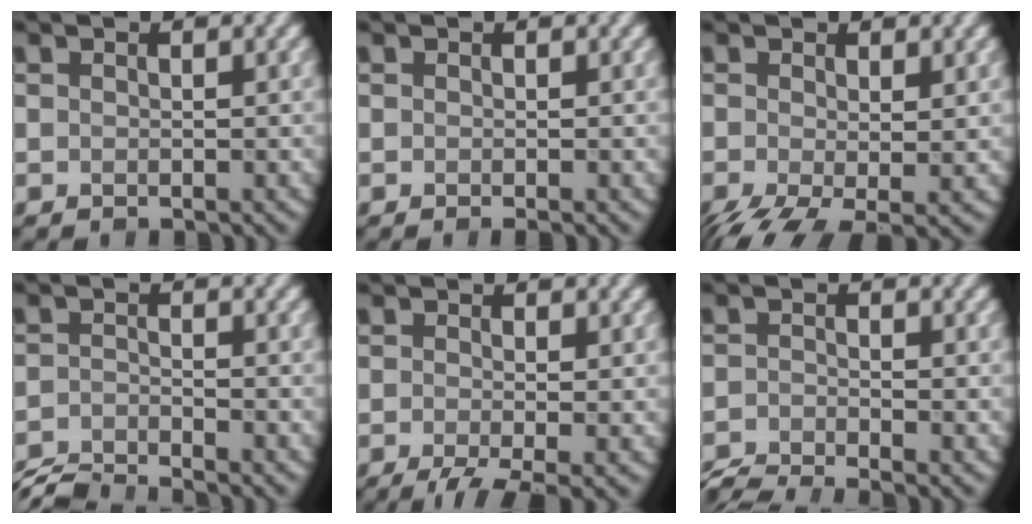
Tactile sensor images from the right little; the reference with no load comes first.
{"total": 0.9, "force": [-0.3, 0.2, 0.8], "torque": [-0.010, -0.006, -0.006]}
{"total": 5.6, "force": [-2.1, 2.4, 4.6], "torque": [-0.099, -0.018, -0.034]}
{"total": 3.9, "force": [-3.7, 0.4, 1.2], "torque": [-0.024, -0.010, -0.079]}
{"total": 4.5, "force": [-2.2, 1.1, 3.8], "torque": [-0.059, -0.009, -0.041]}
{"total": 3.4, "force": [-3.1, 0.5, 1.5], "torque": [-0.029, -0.012, -0.063]}